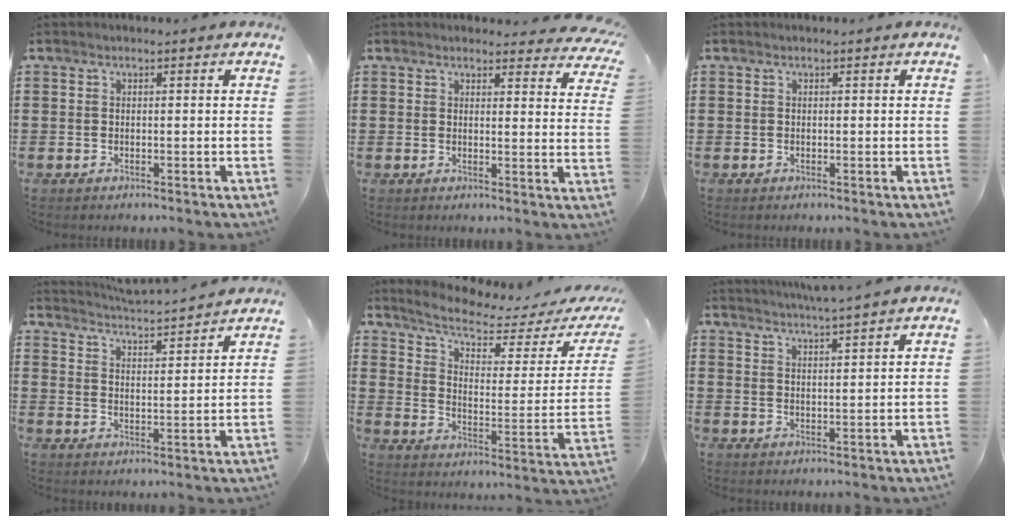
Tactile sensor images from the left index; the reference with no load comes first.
{"total": 3.1, "force": [3.0, 0.5, 0.7], "torque": [-0.009, -0.016, 0.053]}
{"total": 0.0}
{"total": 3.7, "force": [3.7, -0.7, 0.3], "torque": [-0.024, -0.029, 0.060]}
{"total": 5.7, "force": [4.7, 0.9, 3.1], "torque": [-0.078, -0.033, 0.073]}
{"total": 2.9, "force": [2.8, -0.9, 0.4], "torque": [-0.015, -0.015, 0.049]}